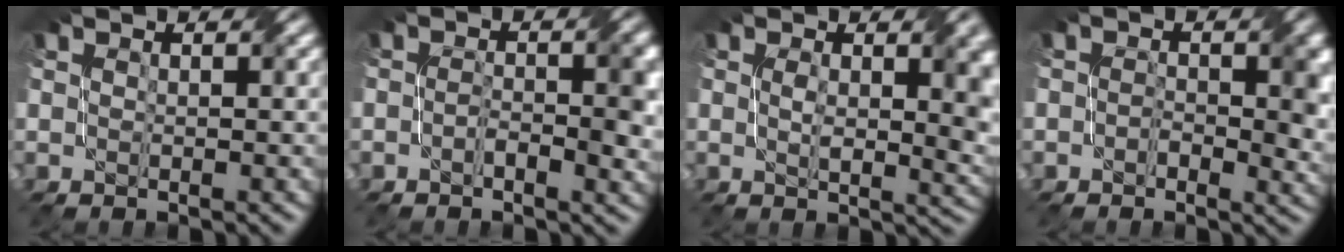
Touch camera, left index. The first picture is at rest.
{"total": 3.6, "force": [-0.7, 1.4, 3.2], "torque": [-0.053, -0.001, -0.014]}
{"total": 5.8, "force": [0.8, 2.4, 5.2], "torque": [-0.072, -0.004, 0.017]}
{"total": 4.2, "force": [0.0, 2.4, 3.5], "torque": [-0.038, -0.001, -0.004]}